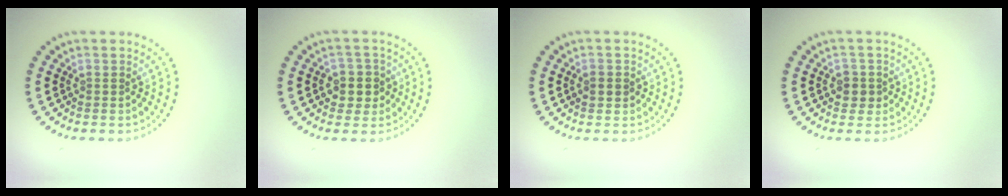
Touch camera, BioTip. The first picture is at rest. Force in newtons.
{"total": 2.6, "press": 2.5, "slide": 0.8}
{"total": 1.4, "press": 1.4, "slide": 0.3}
{"total": 1.7, "press": 1.6, "slide": 0.6}